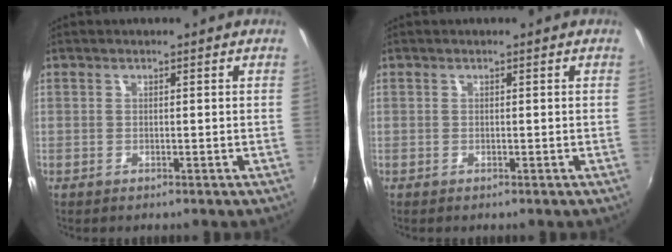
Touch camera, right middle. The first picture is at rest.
{"total": 0.0}